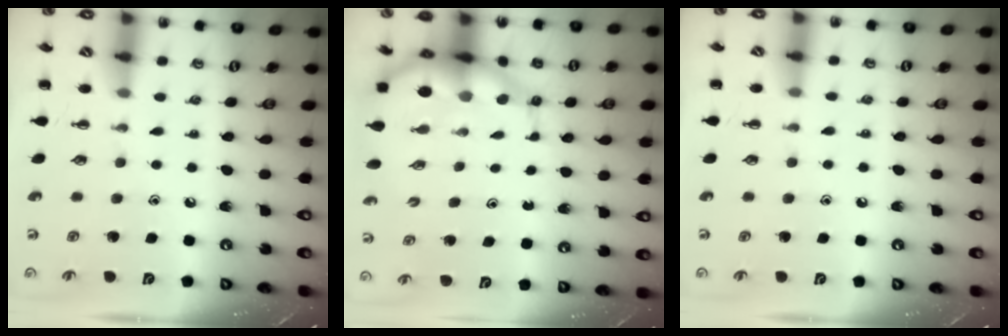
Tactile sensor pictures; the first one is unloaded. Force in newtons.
{"total": 8.4, "press": 8.0, "slide": 2.6}
{"total": 6.3, "press": 6.0, "slide": 2.0}